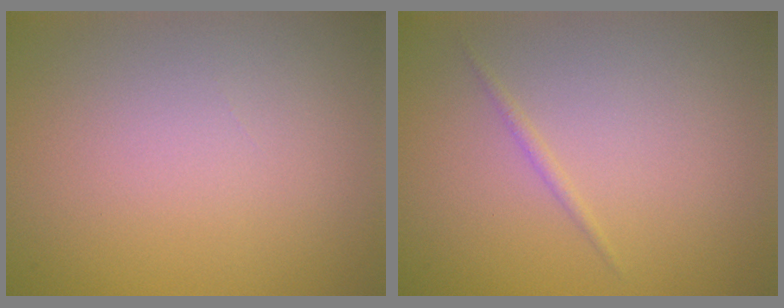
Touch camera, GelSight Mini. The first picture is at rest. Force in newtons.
{"total": 0.6, "press": 0.6, "slide": 0.0}